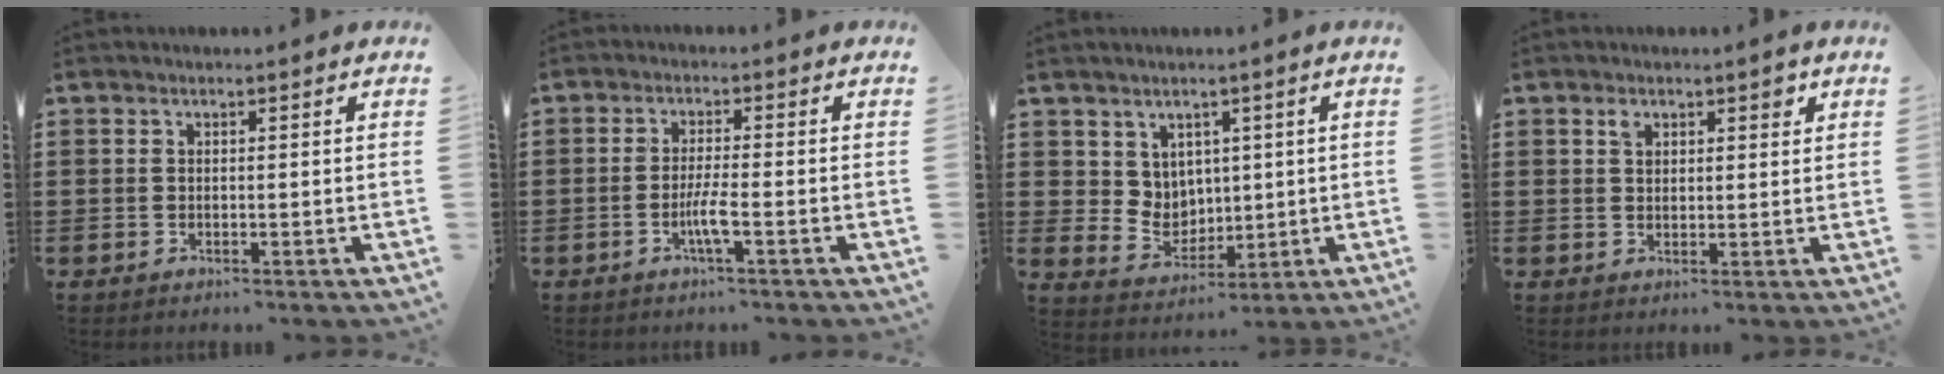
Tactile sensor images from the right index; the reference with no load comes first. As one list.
[{"total": 3.8, "force": [-1.6, 0.0, 3.5], "torque": [-0.067, -0.007, -0.033]}, {"total": 5.1, "force": [2.9, 4.1, 0.8], "torque": [-0.041, -0.004, 0.055]}, {"total": 2.4, "force": [1.4, 1.3, 1.5], "torque": [-0.017, -0.001, 0.021]}]